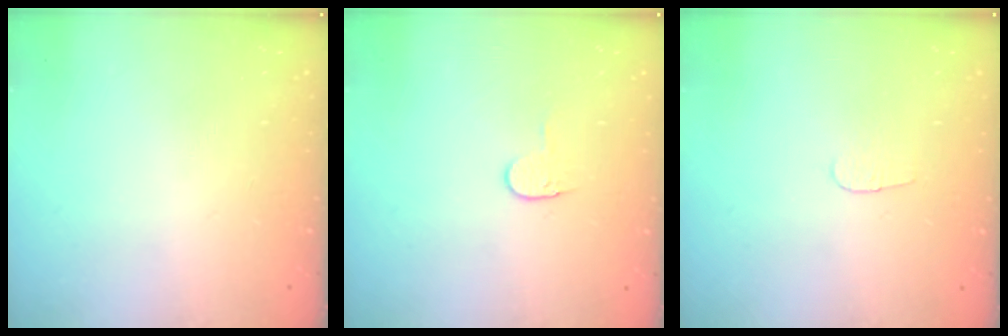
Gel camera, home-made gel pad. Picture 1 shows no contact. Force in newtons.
{"total": 3.8, "press": 3.7, "slide": 0.4}
{"total": 2.8, "press": 2.8, "slide": 0.3}